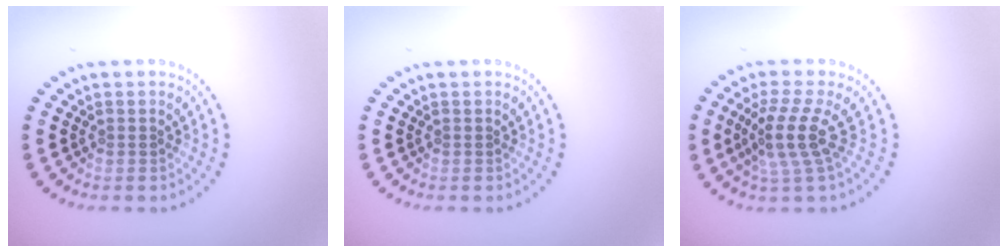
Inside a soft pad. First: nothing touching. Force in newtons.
{"total": 0.0}
{"total": 3.8, "press": 2.7, "slide": 2.7}